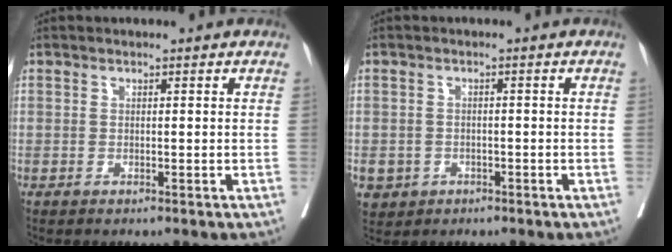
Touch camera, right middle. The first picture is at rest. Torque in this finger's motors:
{"motor_torque": [1.07, -1.07, 1.05, 0.21]}